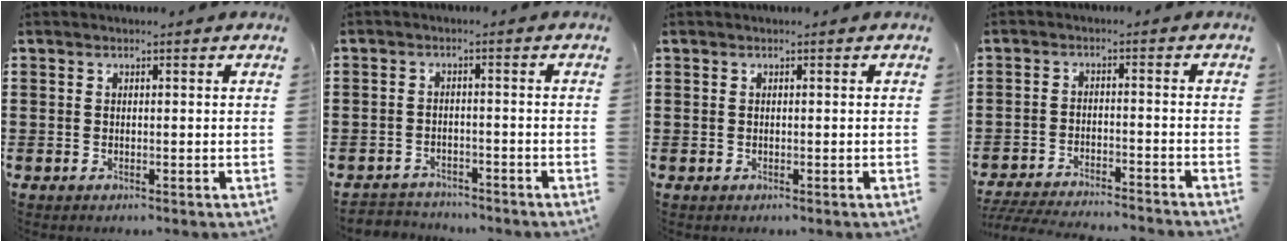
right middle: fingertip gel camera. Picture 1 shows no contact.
{"total": 2.8, "force": [-2.7, 0.7, -0.3], "torque": [-0.003, -0.002, -0.062]}
{"total": 0.0}
{"total": 4.5, "force": [-4.4, -0.1, 0.8], "torque": [-0.029, -0.008, -0.095]}